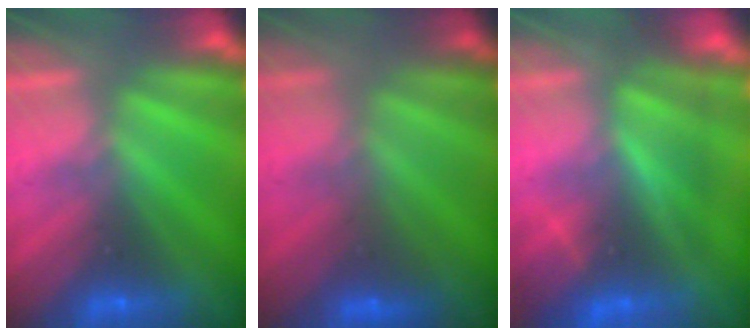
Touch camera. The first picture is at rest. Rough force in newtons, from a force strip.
{"total": 2.5}
{"total": 4.4}